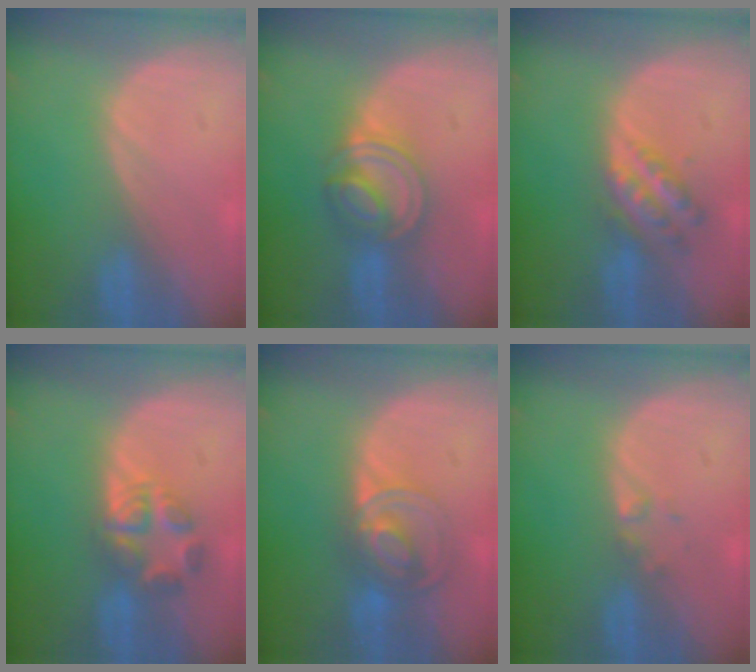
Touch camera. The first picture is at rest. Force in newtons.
{"total": 6.8, "press": 6.2, "slide": 2.6}
{"total": 5.9, "press": 5.1, "slide": 2.8}
{"total": 5.5, "press": 5.4, "slide": 1.1}
{"total": 7.5, "press": 6.1, "slide": 4.3}
{"total": 1.2, "press": 1.2, "slide": 0.1}